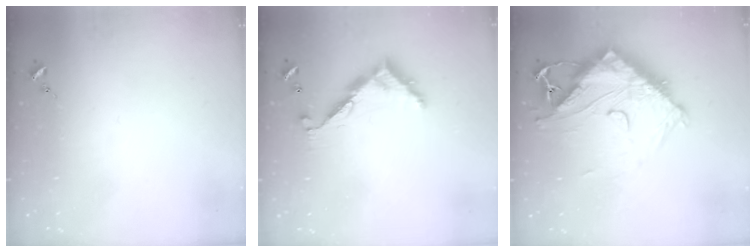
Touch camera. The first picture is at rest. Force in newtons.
{"total": 9.2, "press": 9.2, "slide": 0.6}
{"total": 18.8, "press": 18.7, "slide": 1.7}